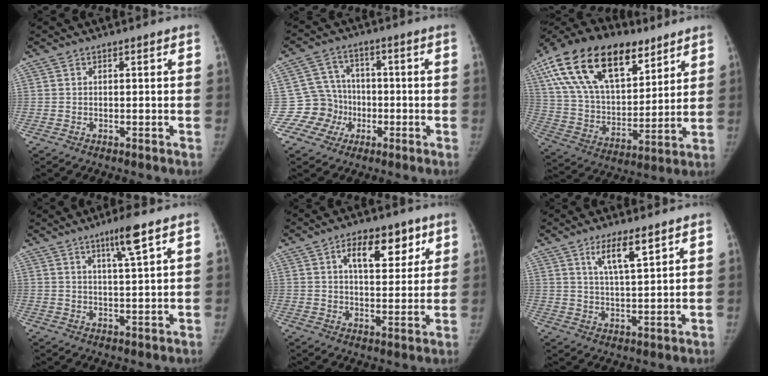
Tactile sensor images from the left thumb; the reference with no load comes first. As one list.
[{"total": 8.2, "force": [-2.5, 7.7, 1.2], "torque": [0.027, 0.022, -0.046]}, {"total": 27.8, "force": [15.1, 14.9, 18.0], "torque": [-0.316, -0.010, 0.263]}, {"total": 5.9, "force": [3.4, 0.1, 4.8], "torque": [-0.081, -0.019, 0.061]}, {"total": 10.9, "force": [5.2, 5.7, 7.7], "torque": [-0.084, -0.016, 0.080]}, {"total": 6.9, "force": [4.2, 1.5, 5.3], "torque": [-0.090, -0.028, 0.080]}]